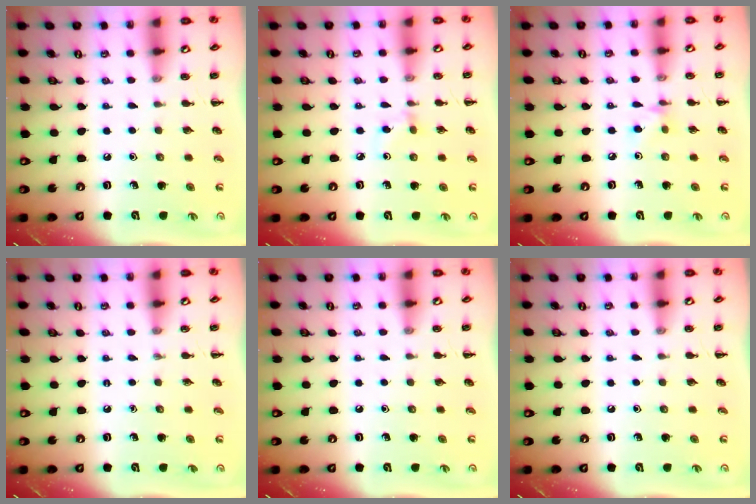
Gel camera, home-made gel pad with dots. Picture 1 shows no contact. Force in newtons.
{"total": 3.4, "press": 3.1, "slide": 1.4}
{"total": 4.4, "press": 4.2, "slide": 1.2}
{"total": 0.0}
{"total": 0.0}
{"total": 0.0}